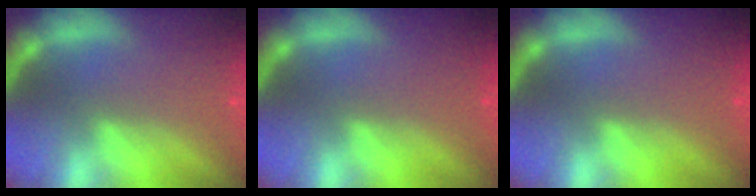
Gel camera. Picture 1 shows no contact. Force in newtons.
{"total": 0.0}
{"total": 0.0}